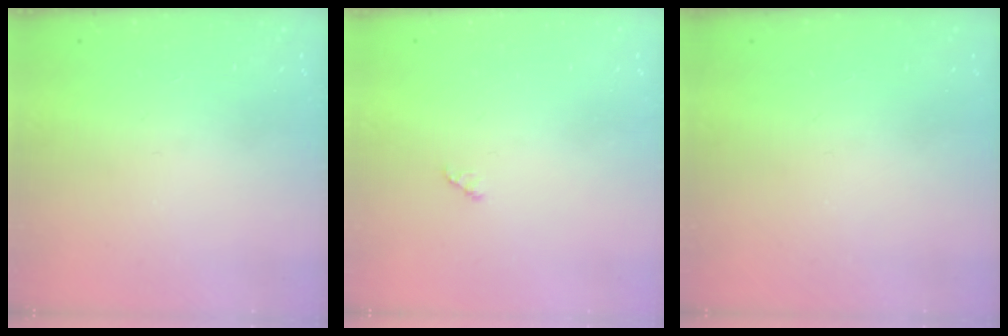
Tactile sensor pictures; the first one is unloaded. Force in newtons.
{"total": 1.3, "press": 1.3, "slide": 0.2}
{"total": 0.0}